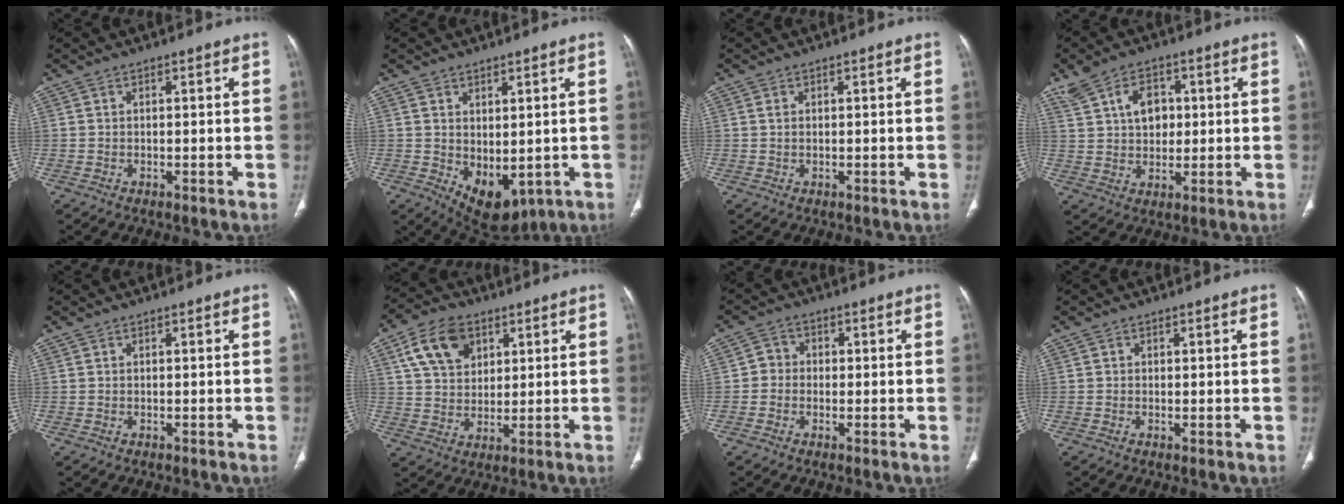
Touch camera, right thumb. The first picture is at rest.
{"total": 8.0, "force": [-0.9, 4.7, 6.4], "torque": [-0.076, -0.008, 0.016]}
{"total": 0.6, "force": [0.2, 0.4, 0.5], "torque": [-0.013, 0.003, 0.004]}
{"total": 7.8, "force": [2.3, 5.4, 5.1], "torque": [-0.064, -0.001, 0.046]}
{"total": 0.0}
{"total": 10.8, "force": [4.8, 7.4, 6.1], "torque": [-0.088, -0.009, 0.090]}
{"total": 3.2, "force": [-0.3, 3.1, 1.0], "torque": [0.006, 0.010, -0.016]}
{"total": 0.0}